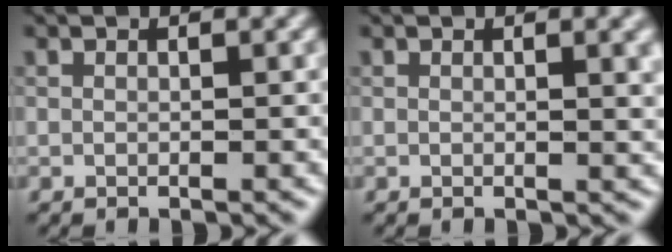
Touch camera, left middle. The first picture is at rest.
{"total": 2.4, "force": [0.7, 0.8, 2.1], "torque": [-0.017, 0.003, 0.007]}